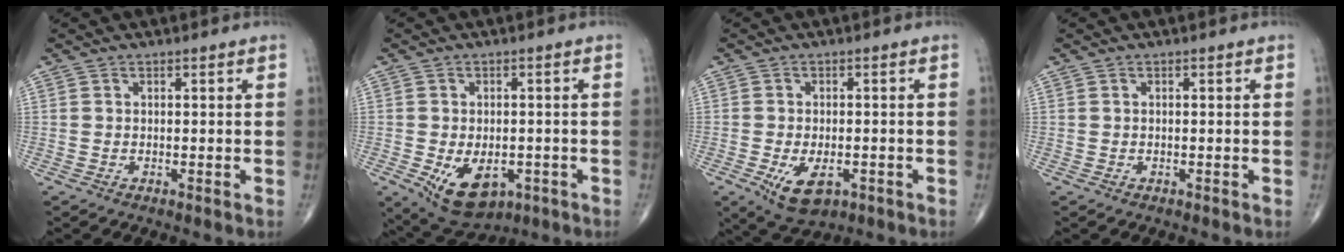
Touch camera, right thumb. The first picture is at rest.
{"total": 10.0, "force": [-3.4, 6.1, 7.2], "torque": [-0.098, 0.000, -0.039]}
{"total": 7.0, "force": [-2.6, 3.7, 5.3], "torque": [-0.087, -0.002, -0.032]}
{"total": 0.0}